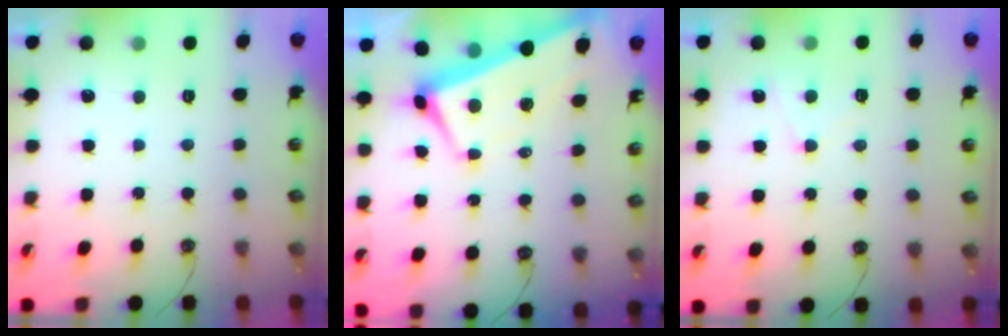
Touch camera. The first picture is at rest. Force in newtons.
{"total": 1.1, "press": 0.2, "slide": 1.1}
{"total": 4.3, "press": 4.3, "slide": 0.3}